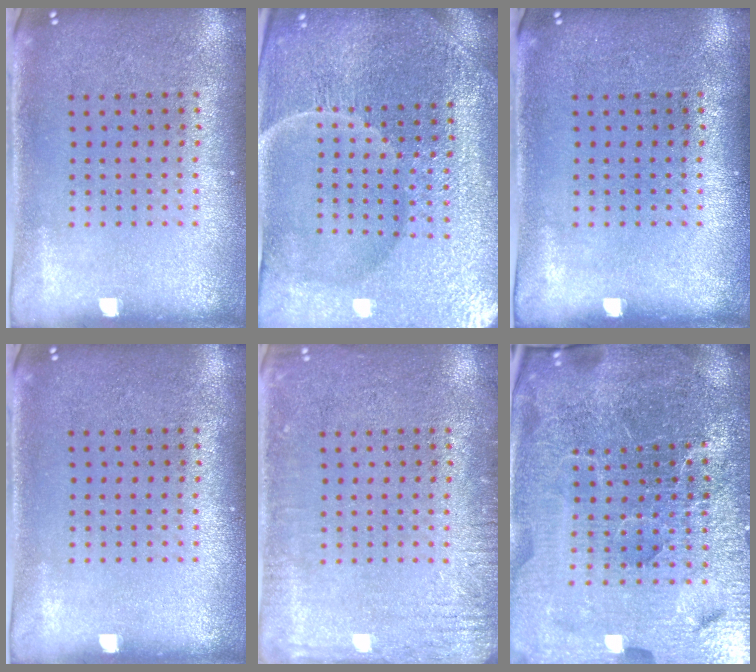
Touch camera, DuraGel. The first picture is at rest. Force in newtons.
{"total": 5.7, "press": 5.3, "slide": 2.2}
{"total": 0.0}
{"total": 0.0}
{"total": 2.5, "press": 2.5, "slide": 0.3}
{"total": 7.2, "press": 6.2, "slide": 3.7}